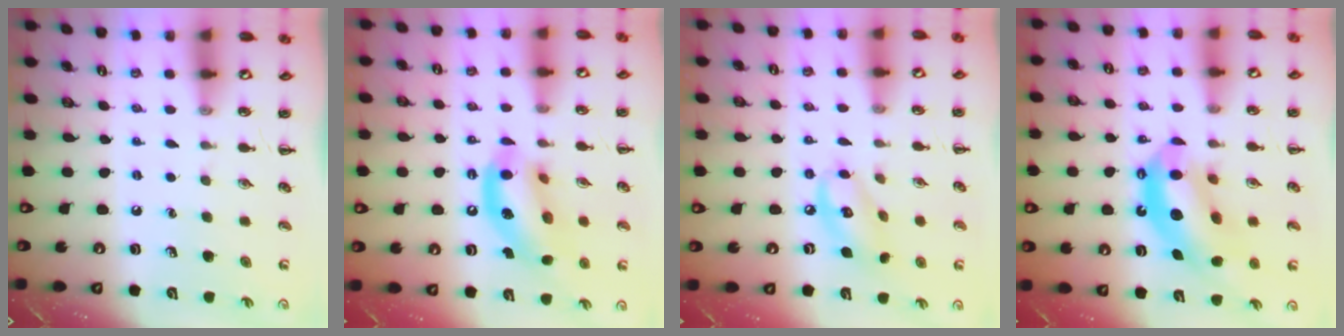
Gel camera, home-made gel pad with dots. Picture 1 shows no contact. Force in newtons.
{"total": 14.2, "press": 13.7, "slide": 3.5}
{"total": 9.7, "press": 9.5, "slide": 1.7}
{"total": 13.8, "press": 13.3, "slide": 3.7}